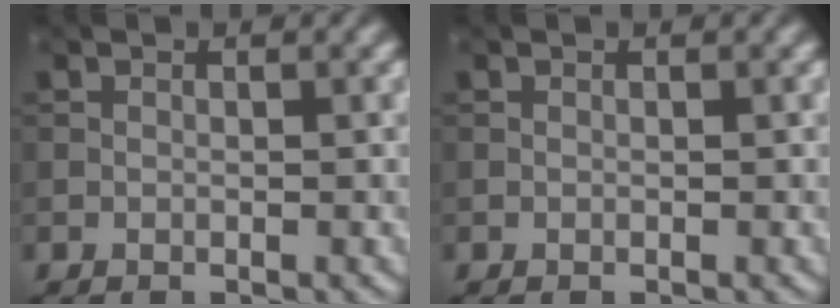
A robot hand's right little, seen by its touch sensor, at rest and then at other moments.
{"total": 0.0}